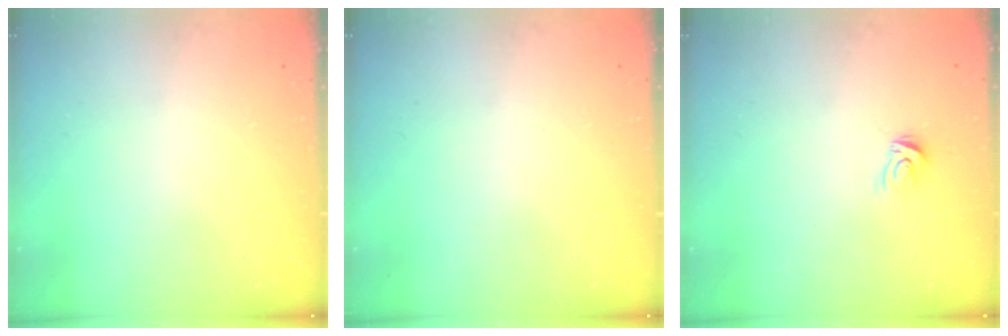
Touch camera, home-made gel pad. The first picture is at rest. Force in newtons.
{"total": 0.0}
{"total": 4.5, "press": 4.5, "slide": 0.2}